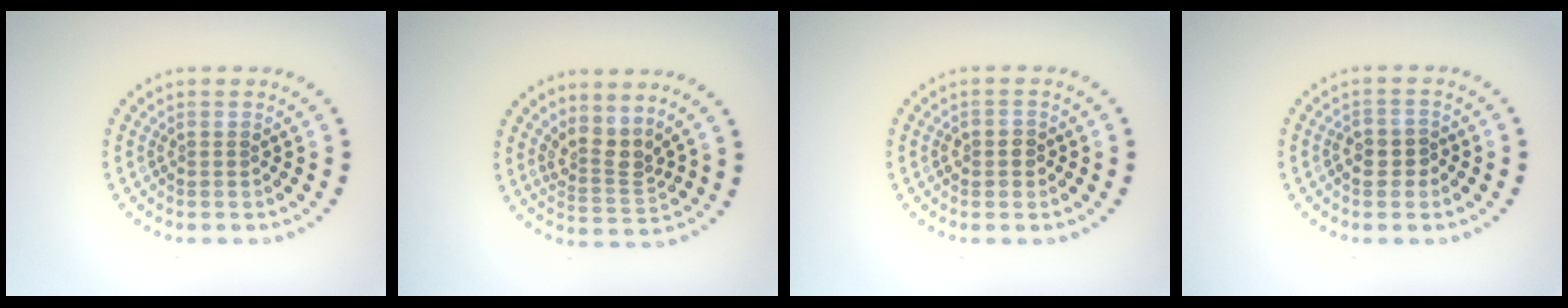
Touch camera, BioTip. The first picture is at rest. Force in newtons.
{"total": 2.8, "press": 2.0, "slide": 1.9}
{"total": 1.4, "press": 1.3, "slide": 0.5}
{"total": 2.2, "press": 2.1, "slide": 0.6}